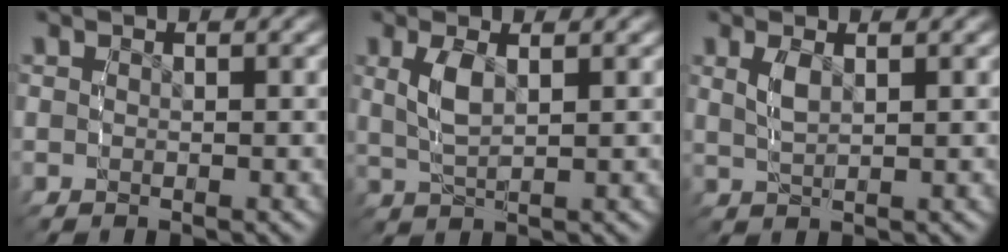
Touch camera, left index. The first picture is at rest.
{"total": 2.2, "force": [1.2, 0.0, 1.8], "torque": [-0.046, -0.003, 0.030]}
{"total": 1.5, "force": [1.1, -0.4, 0.9], "torque": [-0.022, -0.003, 0.028]}